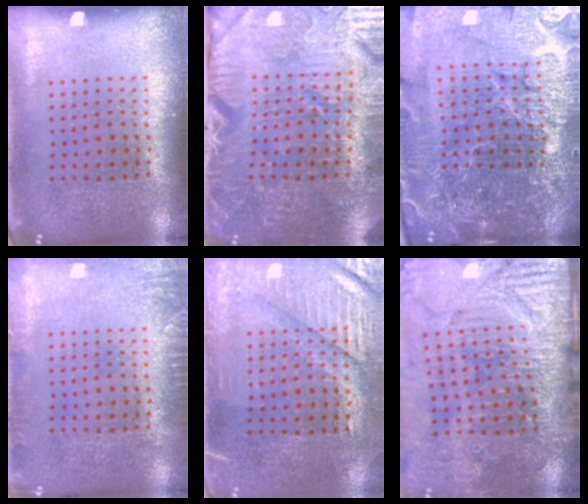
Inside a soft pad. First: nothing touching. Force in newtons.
{"total": 3.9, "press": 3.8, "slide": 0.5}
{"total": 6.5, "press": 5.7, "slide": 3.1}
{"total": 1.4, "press": 1.4, "slide": 0.3}
{"total": 3.6, "press": 3.1, "slide": 1.8}
{"total": 3.6, "press": 3.4, "slide": 1.2}